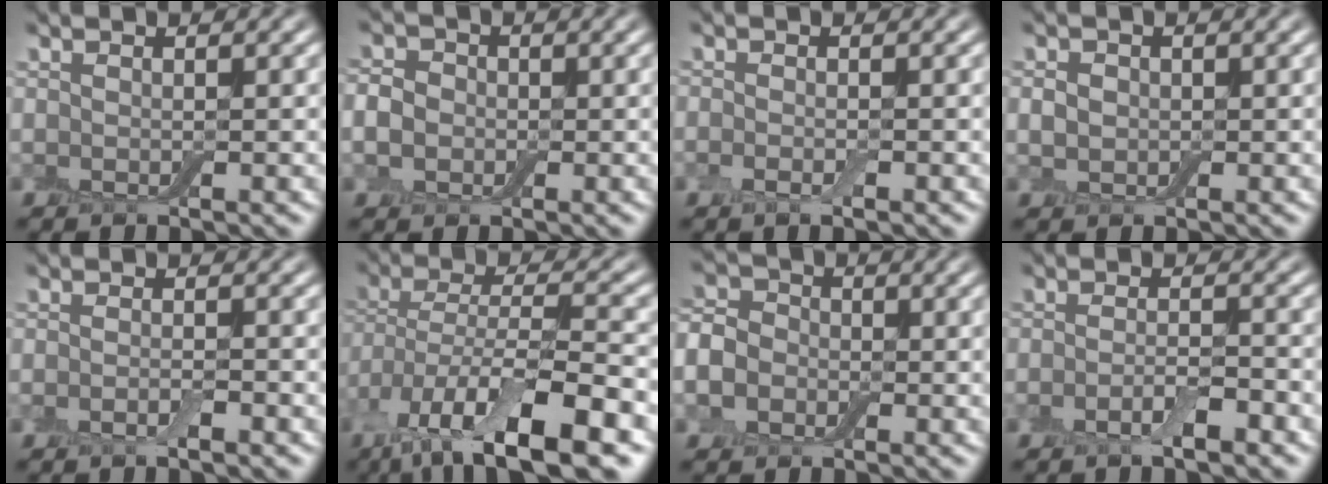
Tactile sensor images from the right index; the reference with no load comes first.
{"total": 2.7, "force": [-0.4, 2.3, 1.3], "torque": [-0.022, 0.000, -0.016]}
{"total": 1.2, "force": [-0.5, 0.6, 1.0], "torque": [-0.020, -0.002, -0.012]}
{"total": 1.5, "force": [0.1, 1.4, 0.7], "torque": [-0.014, 0.001, -0.004]}
{"total": 1.4, "force": [-0.7, 0.3, 1.1], "torque": [-0.023, -0.004, -0.016]}
{"total": 12.1, "force": [-6.5, 4.1, 9.4], "torque": [-0.175, -0.017, -0.114]}
{"total": 5.9, "force": [-1.6, 5.0, 2.7], "torque": [-0.051, 0.003, -0.055]}
{"total": 2.5, "force": [-1.3, 0.7, 2.0], "torque": [-0.038, 0.001, -0.027]}